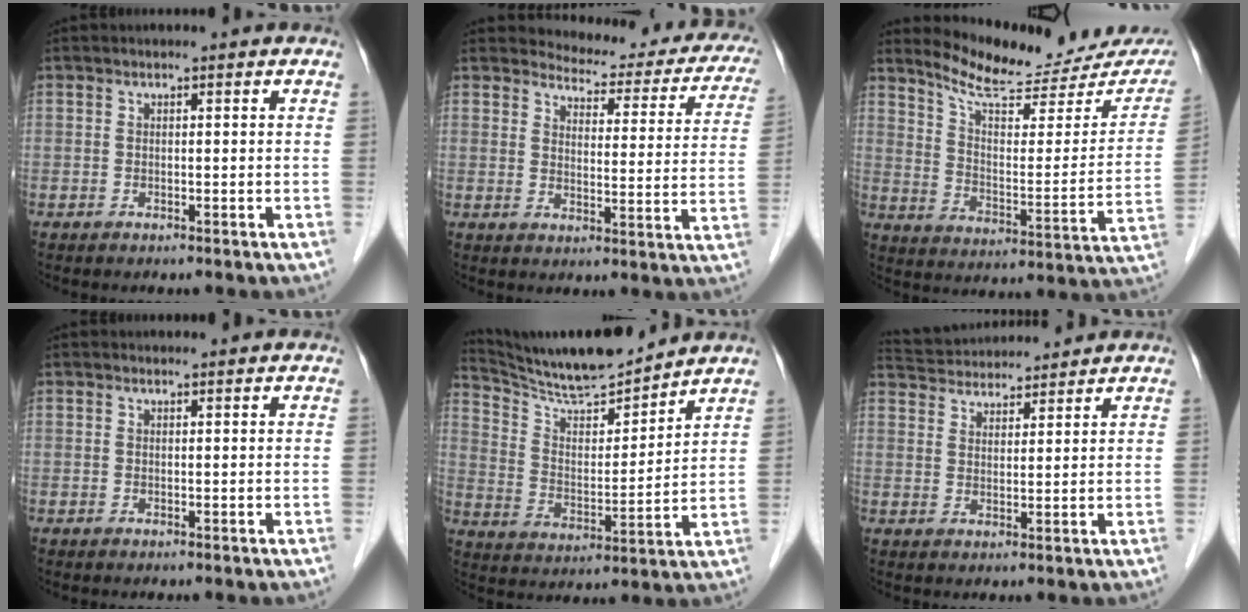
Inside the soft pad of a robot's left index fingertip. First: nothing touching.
{"total": 16.8, "force": [15.7, 4.3, 4.2], "torque": [-0.025, -0.051, 0.161]}
{"total": 19.1, "force": [17.5, 3.5, 6.8], "torque": [-0.096, -0.052, 0.235]}
{"total": 0.6, "force": [0.6, 0.1, 0.0], "torque": [-0.006, 0.005, 0.012]}
{"total": 13.6, "force": [13.0, 0.6, 4.1], "torque": [-0.081, 0.000, 0.231]}
{"total": 10.6, "force": [10.2, 1.6, 2.4], "torque": [-0.050, 0.034, 0.164]}